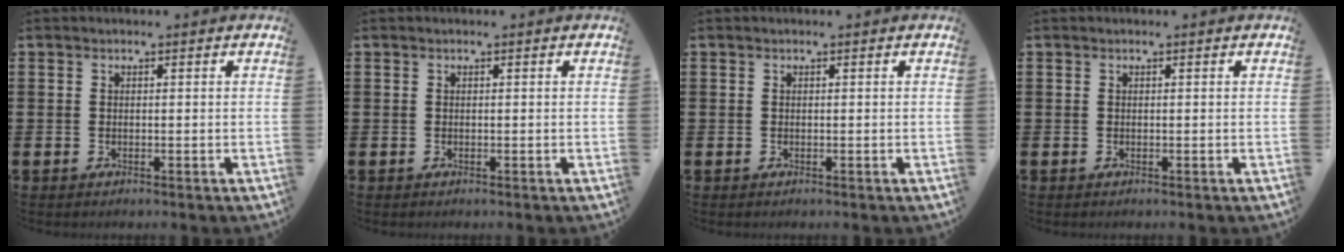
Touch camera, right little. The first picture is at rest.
{"total": 0.0}
{"total": 0.0}
{"total": 0.0}